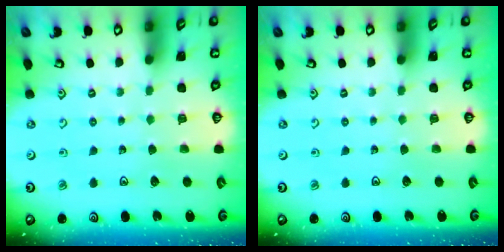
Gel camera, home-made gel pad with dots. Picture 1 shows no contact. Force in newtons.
{"total": 0.0}